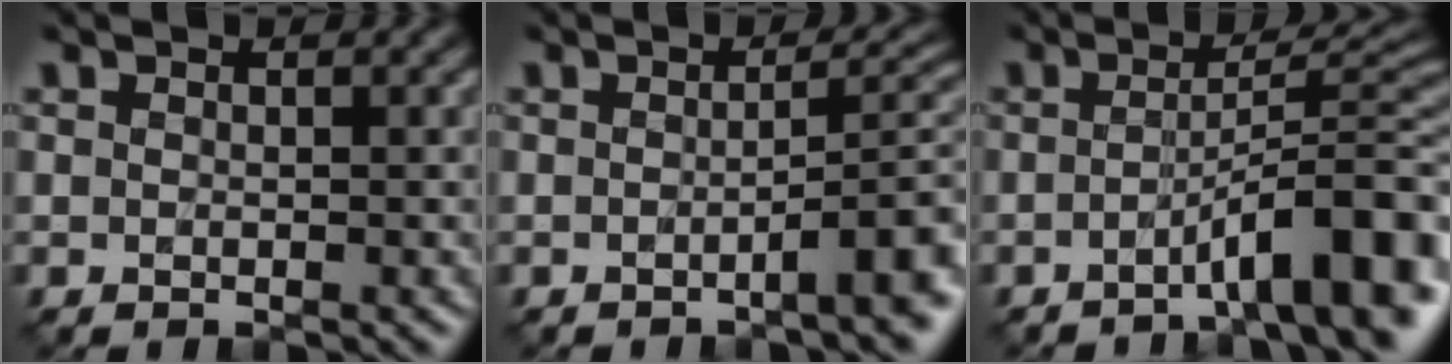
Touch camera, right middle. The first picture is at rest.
{"total": 5.3, "force": [-2.0, 1.2, 4.8], "torque": [-0.054, 0.008, -0.035]}
{"total": 7.8, "force": [-3.5, 1.3, 6.9], "torque": [-0.092, 0.017, -0.060]}